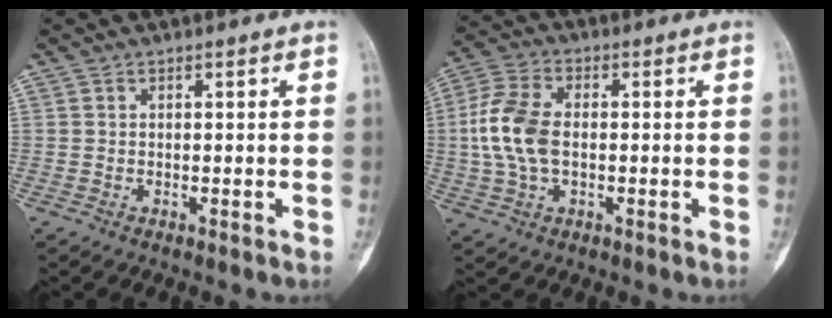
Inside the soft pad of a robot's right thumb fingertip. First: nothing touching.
{"total": 10.6, "force": [-0.4, 6.4, 8.5], "torque": [-0.187, 0.017, -0.013]}